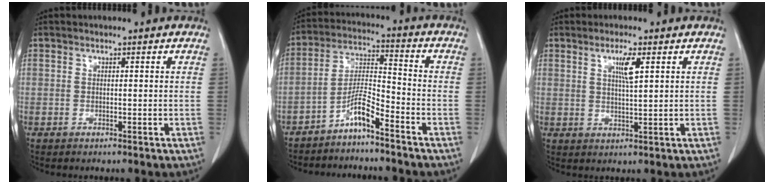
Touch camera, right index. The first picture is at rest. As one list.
[{"total": 6.2, "force": [-4.6, 0.4, 4.1], "torque": [-0.088, 0.001, -0.090]}, {"total": 3.7, "force": [1.6, 0.1, 3.4], "torque": [-0.060, -0.003, 0.028]}]